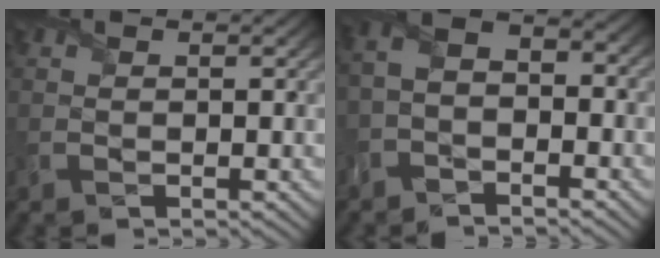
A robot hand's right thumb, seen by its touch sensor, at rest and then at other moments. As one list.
[{"total": 4.2, "force": [-2.6, 2.2, 2.5], "torque": [-0.060, 0.003, -0.066]}]